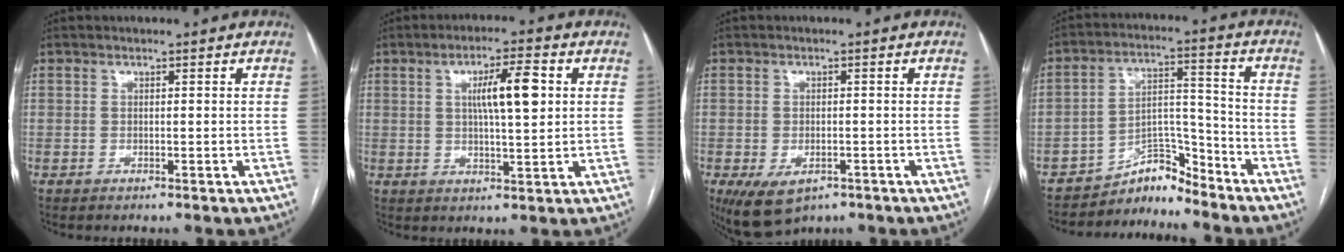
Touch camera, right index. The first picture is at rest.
{"total": 7.8, "force": [1.9, 1.2, 7.5], "torque": [-0.125, 0.010, 0.033]}
{"total": 6.4, "force": [-3.5, 3.5, 4.1], "torque": [-0.076, -0.009, -0.047]}
{"total": 6.2, "force": [-6.1, 1.1, -0.3], "torque": [0.017, 0.046, -0.102]}